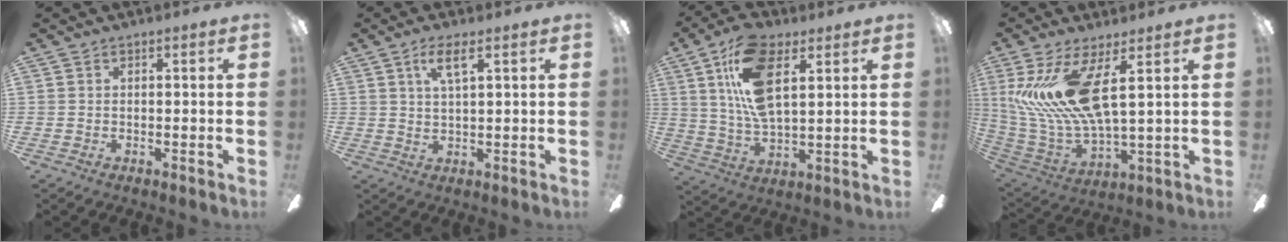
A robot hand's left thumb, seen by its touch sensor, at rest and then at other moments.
{"total": 5.4, "force": [2.7, 1.4, 4.4], "torque": [-0.085, -0.002, 0.043]}
{"total": 16.1, "force": [7.0, 7.4, 12.4], "torque": [-0.247, -0.009, 0.125]}
{"total": 17.4, "force": [6.7, 6.4, 14.8], "torque": [-0.316, -0.029, 0.110]}